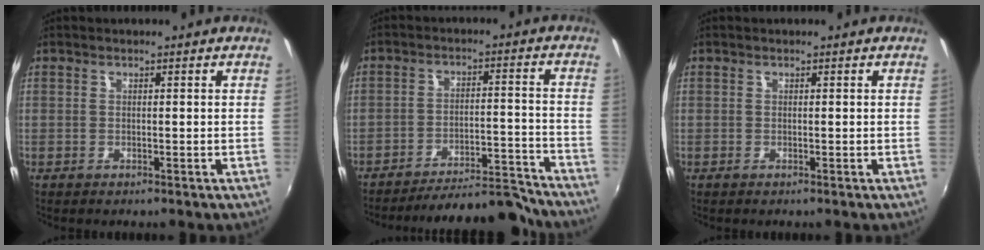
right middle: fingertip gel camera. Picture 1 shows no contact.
{"total": 14.1, "force": [-13.5, 1.9, 3.7], "torque": [-0.064, 0.032, -0.180]}
{"total": 0.0}